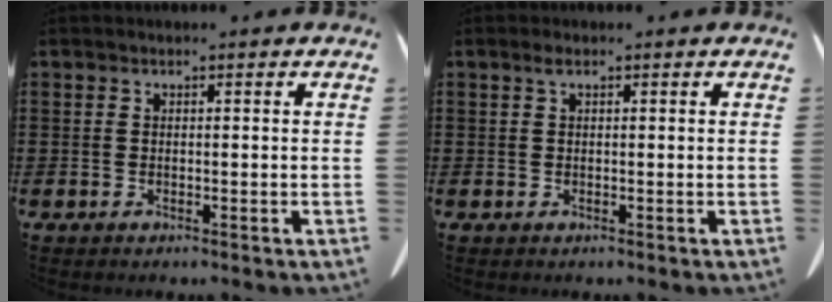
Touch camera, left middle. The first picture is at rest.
{"total": 1.0, "force": [0.5, 0.3, 0.8], "torque": [-0.017, 0.003, 0.008]}